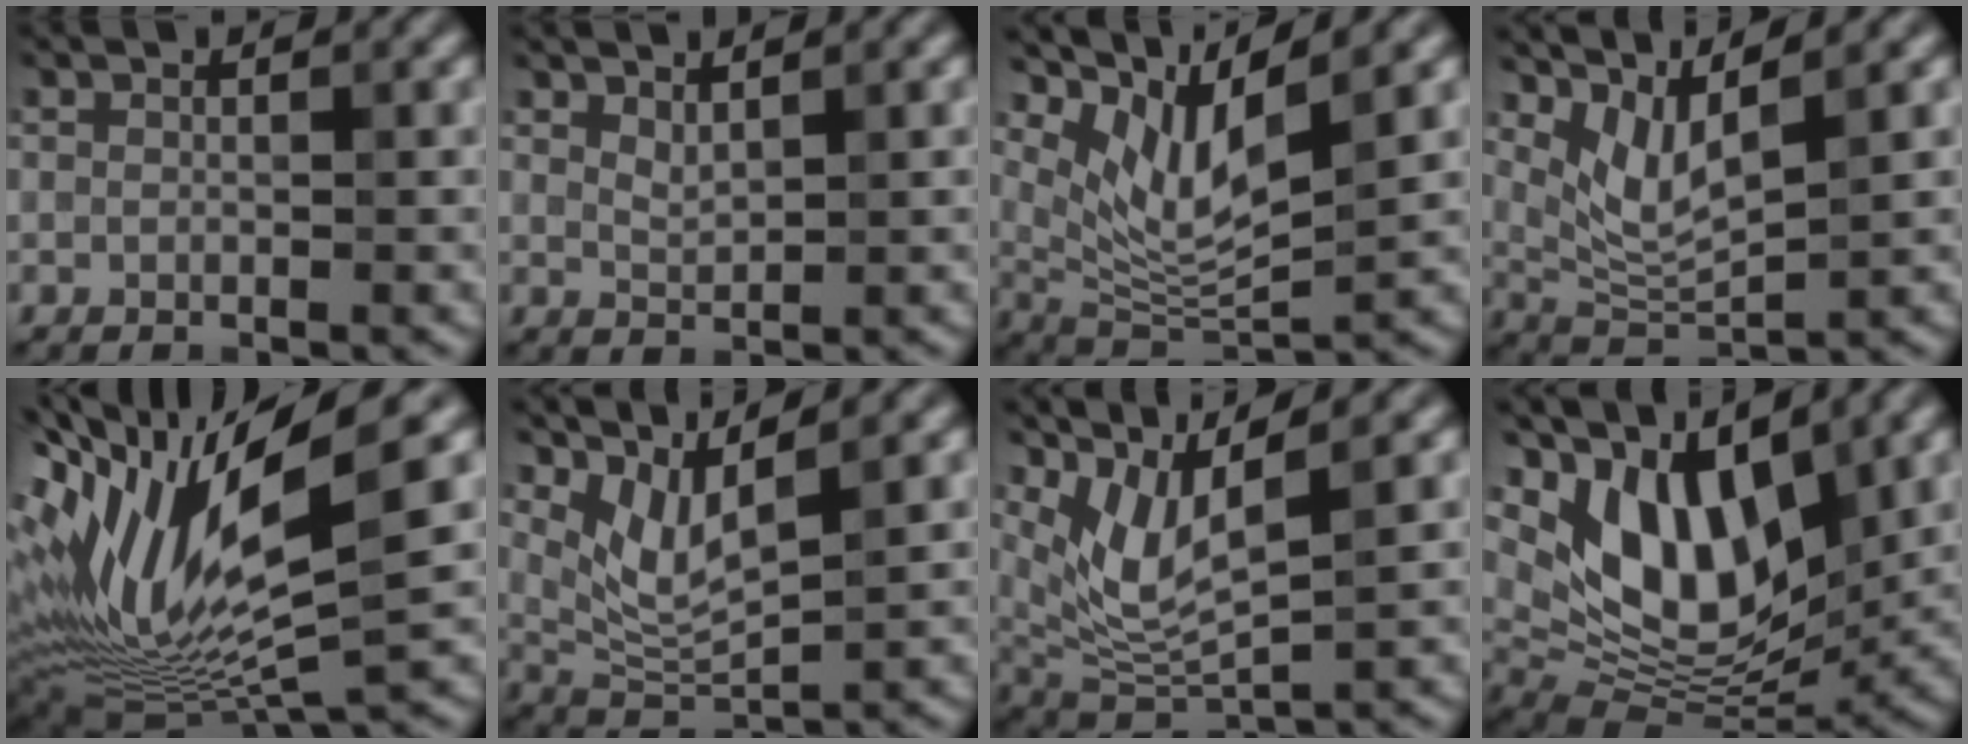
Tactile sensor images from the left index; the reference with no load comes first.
{"total": 1.3, "force": [1.1, 0.3, 0.7], "torque": [-0.019, -0.003, 0.023]}
{"total": 6.2, "force": [3.8, 1.7, 4.6], "torque": [-0.094, -0.013, 0.078]}
{"total": 4.2, "force": [2.5, 1.2, 3.2], "torque": [-0.076, -0.014, 0.059]}
{"total": 14.9, "force": [2.6, 4.8, 13.9], "torque": [-0.289, 0.000, 0.057]}
{"total": 4.2, "force": [2.6, 1.1, 3.1], "torque": [-0.075, -0.013, 0.061]}
{"total": 5.7, "force": [3.0, 1.6, 4.6], "torque": [-0.106, -0.014, 0.067]}
{"total": 9.4, "force": [3.8, 4.8, 7.1], "torque": [-0.127, -0.020, 0.068]}